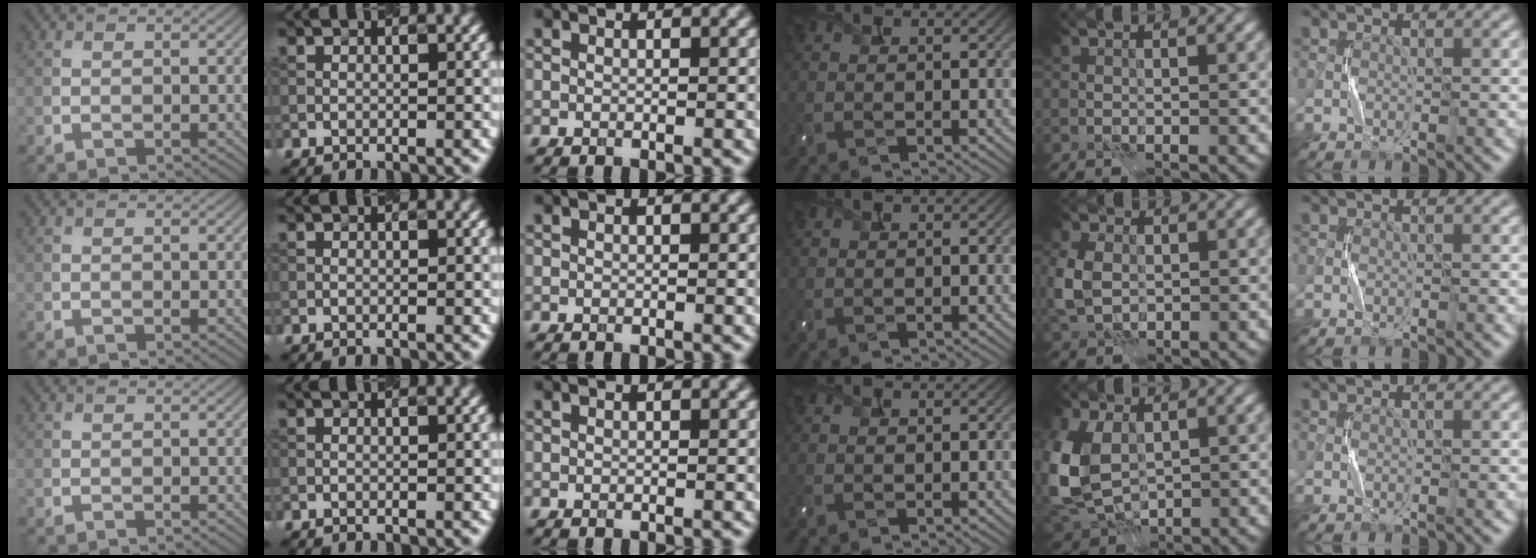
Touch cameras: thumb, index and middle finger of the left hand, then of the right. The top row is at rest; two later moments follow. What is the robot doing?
{"motion": "press", "object": "camera"}